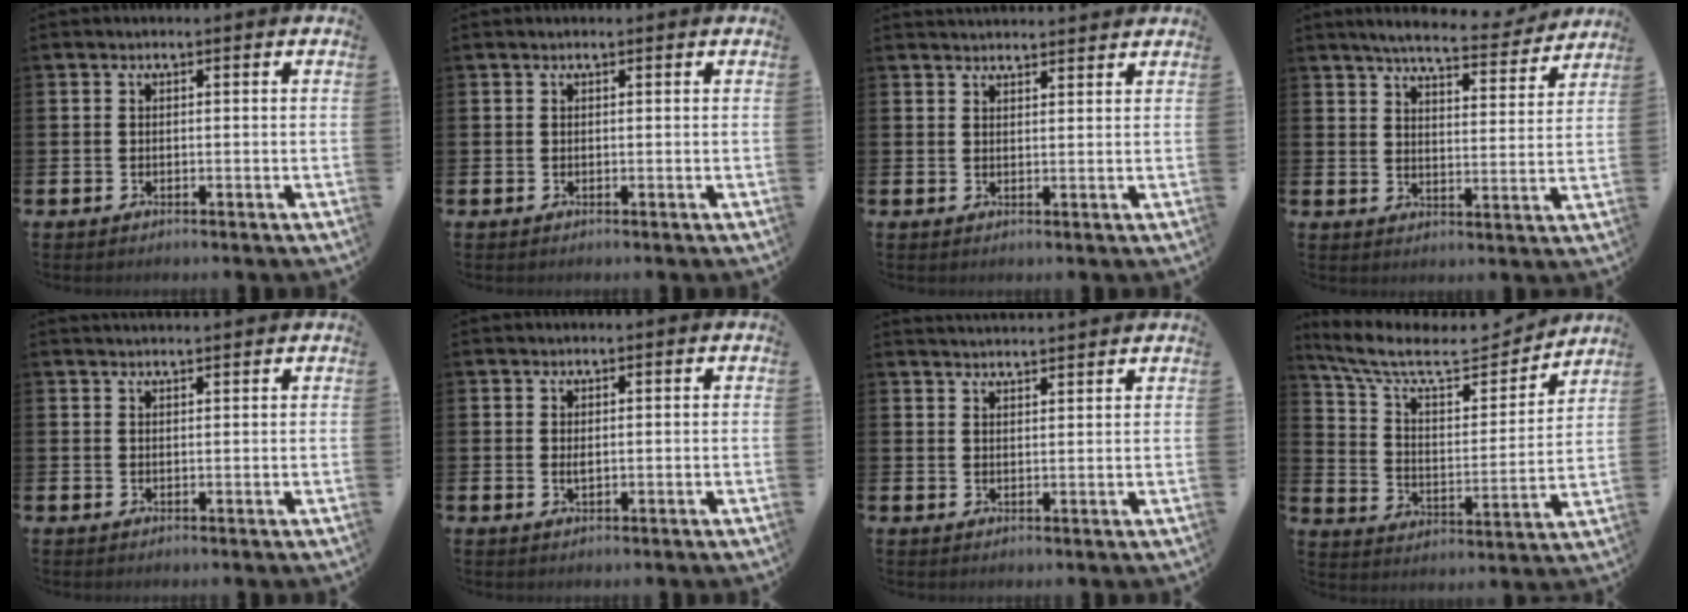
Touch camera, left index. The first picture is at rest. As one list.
[{"total": 0.0}, {"total": 2.4, "force": [2.4, 0.3, 0.0], "torque": [-0.004, -0.009, 0.043]}, {"total": 6.3, "force": [5.9, 0.8, 2.1], "torque": [-0.048, -0.038, 0.098]}, {"total": 1.5, "force": [1.5, 0.0, 0.0], "torque": [0.010, -0.010, 0.026]}, {"total": 1.0, "force": [0.4, 0.3, 0.9], "torque": [-0.013, -0.001, 0.006]}, {"total": 2.7, "force": [2.7, -0.1, -0.1], "torque": [0.001, -0.017, 0.048]}, {"total": 9.5, "force": [8.1, 2.8, 4.0], "torque": [-0.108, -0.053, 0.136]}]